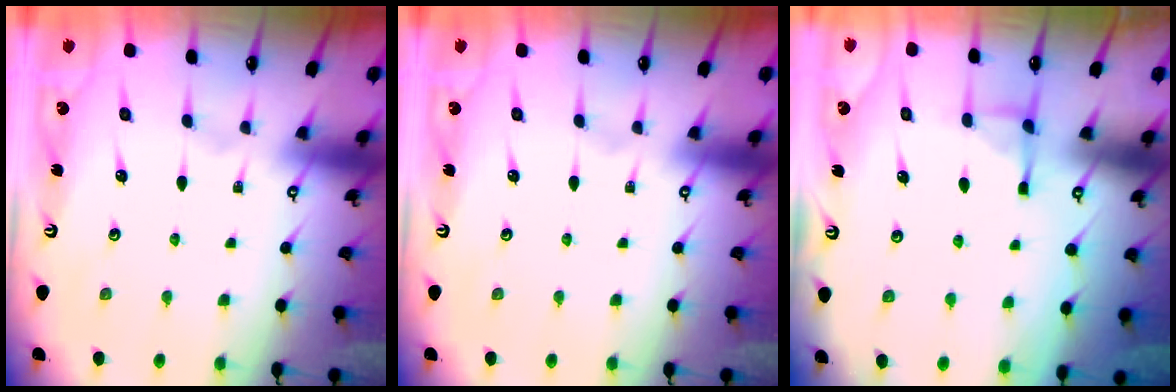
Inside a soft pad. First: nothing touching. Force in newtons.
{"total": 0.0}
{"total": 5.3, "press": 5.2, "slide": 0.5}